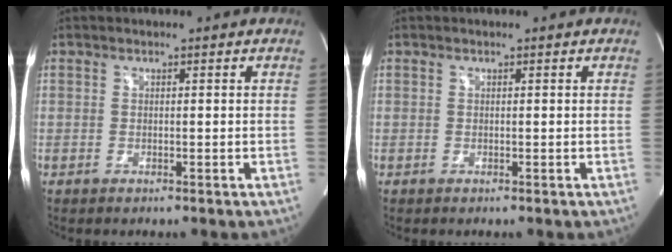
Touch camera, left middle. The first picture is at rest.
{"total": 0.0}